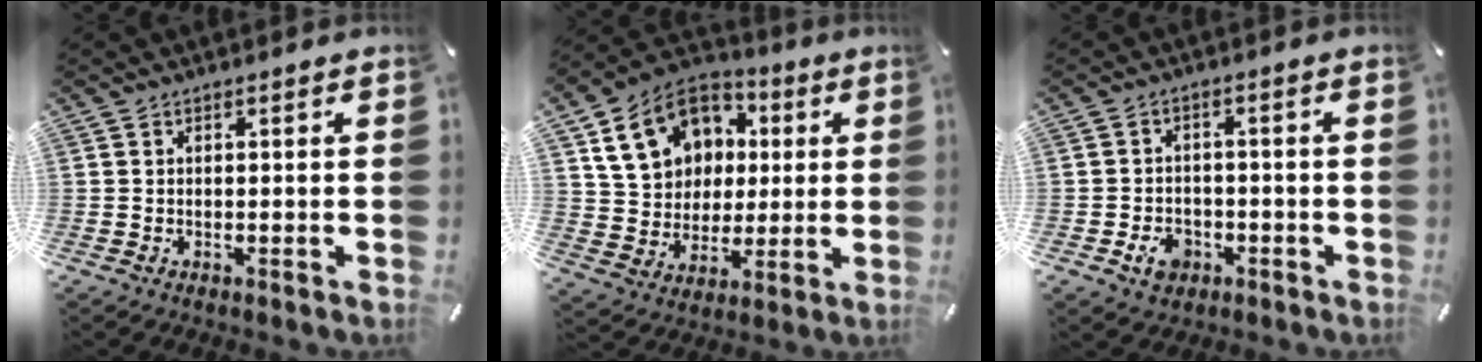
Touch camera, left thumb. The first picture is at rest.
{"total": 16.0, "force": [4.6, 13.9, 6.4], "torque": [-0.113, -0.005, 0.094]}
{"total": 5.4, "force": [-2.3, 4.2, 2.5], "torque": [-0.052, 0.009, -0.042]}